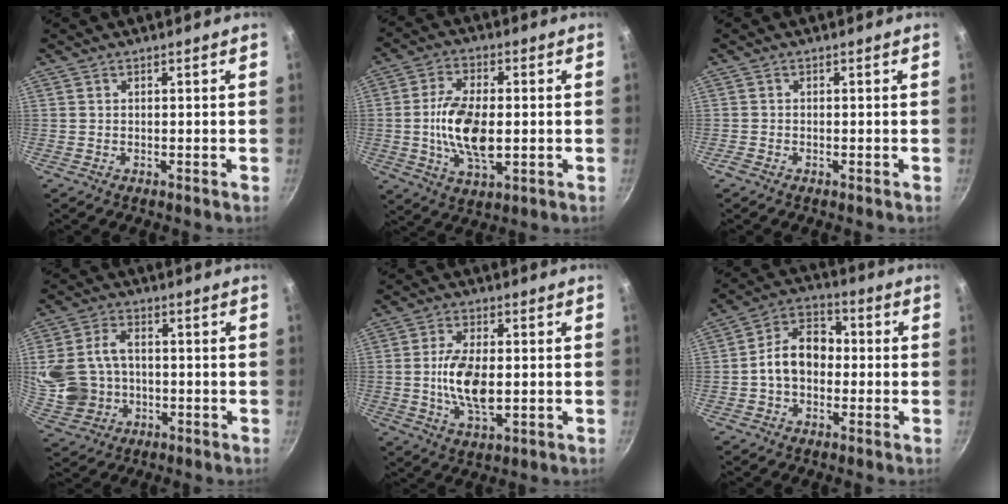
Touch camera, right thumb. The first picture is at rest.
{"total": 12.5, "force": [-0.7, 6.4, 10.8], "torque": [-0.201, 0.004, -0.015]}
{"total": 0.7, "force": [-0.6, 0.3, 0.2], "torque": [-0.012, 0.001, -0.014]}
{"total": 12.9, "force": [-0.4, 10.0, 8.1], "torque": [-0.149, 0.014, 0.005]}
{"total": 10.3, "force": [-0.4, 5.1, 8.9], "torque": [-0.169, 0.000, -0.008]}
{"total": 12.3, "force": [0.2, 9.5, 7.9], "torque": [-0.093, 0.033, -0.015]}